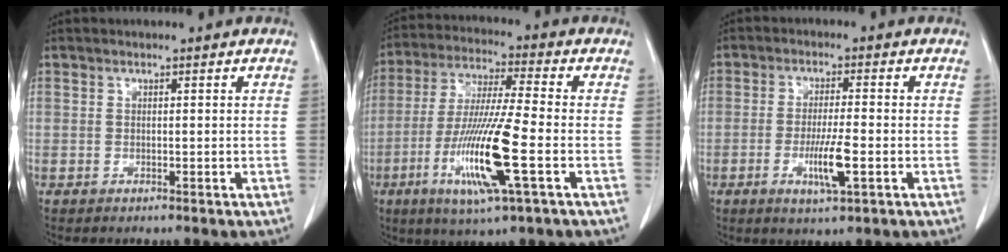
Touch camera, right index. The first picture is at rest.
{"total": 14.7, "force": [-4.7, 0.3, 13.9], "torque": [-0.282, -0.023, -0.089]}
{"total": 6.1, "force": [-2.0, 0.5, 5.7], "torque": [-0.108, -0.010, -0.034]}